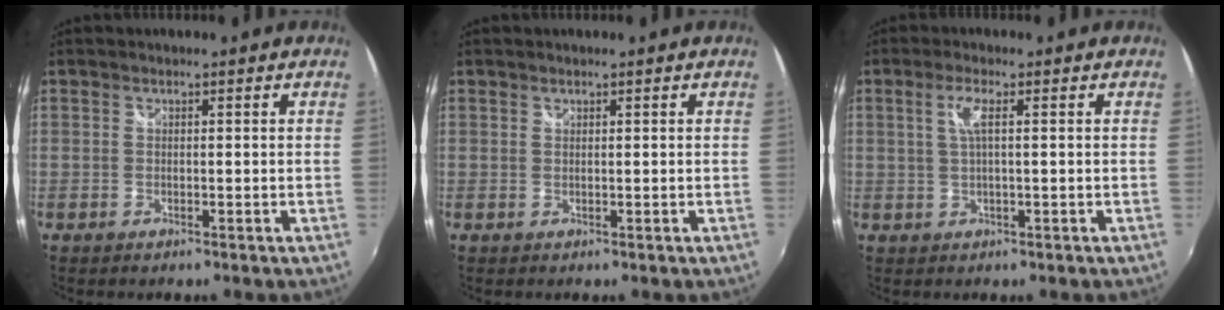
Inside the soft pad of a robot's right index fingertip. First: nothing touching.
{"total": 0.0}
{"total": 3.1, "force": [0.6, 0.1, 3.1], "torque": [-0.061, 0.003, 0.011]}